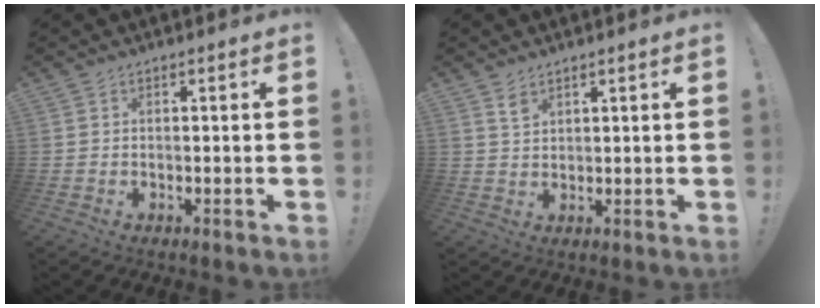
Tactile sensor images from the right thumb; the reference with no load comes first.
{"total": 3.1, "force": [2.3, 1.6, 1.3], "torque": [-0.006, -0.019, 0.039]}